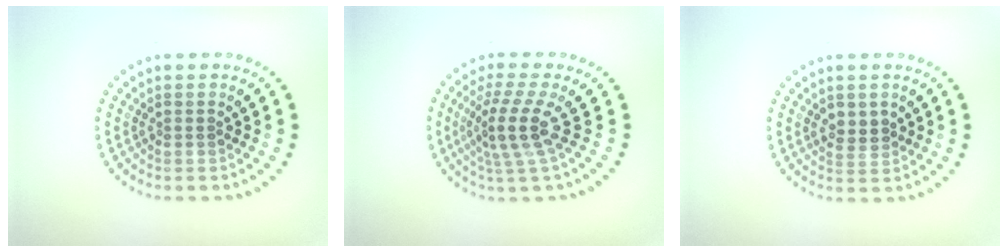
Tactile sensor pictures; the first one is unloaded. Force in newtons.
{"total": 3.7, "press": 2.8, "slide": 2.4}
{"total": 1.7, "press": 1.6, "slide": 0.4}